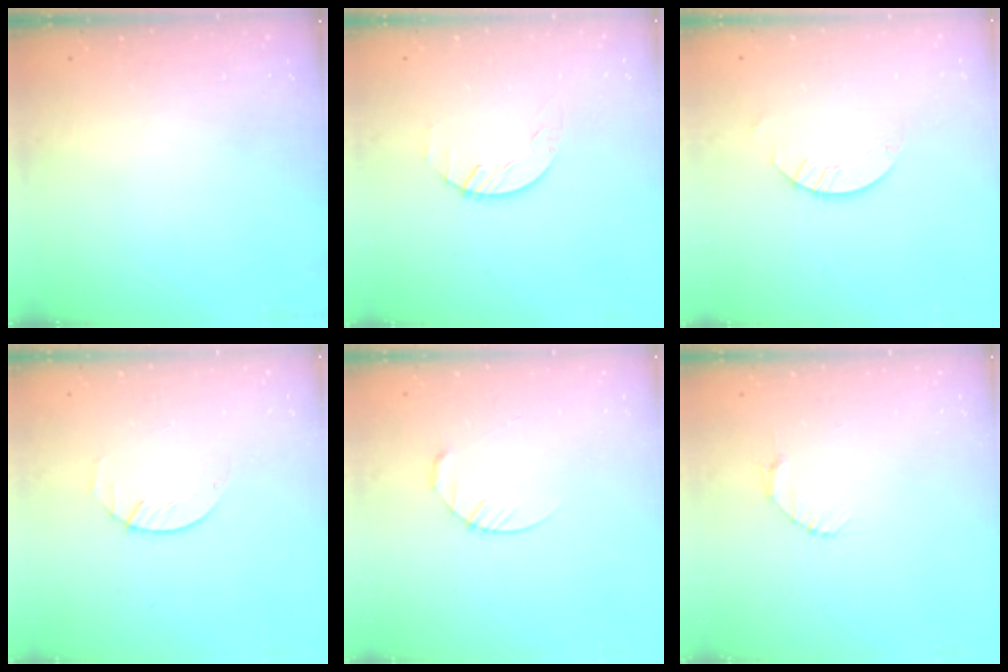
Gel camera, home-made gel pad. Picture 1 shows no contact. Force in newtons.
{"total": 1.5, "press": 1.5, "slide": 0.2}
{"total": 2.6, "press": 2.6, "slide": 0.2}
{"total": 1.4, "press": 1.4, "slide": 0.2}
{"total": 4.5, "press": 4.5, "slide": 0.5}
{"total": 2.6, "press": 2.6, "slide": 0.3}